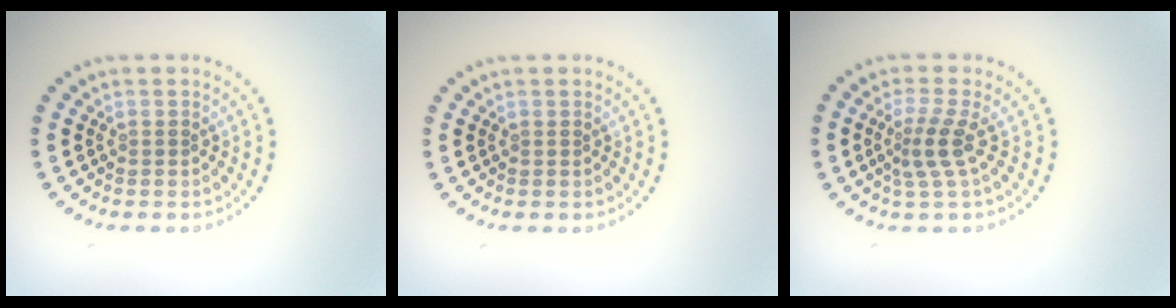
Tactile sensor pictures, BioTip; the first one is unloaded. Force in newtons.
{"total": 0.0}
{"total": 2.6, "press": 1.8, "slide": 1.8}